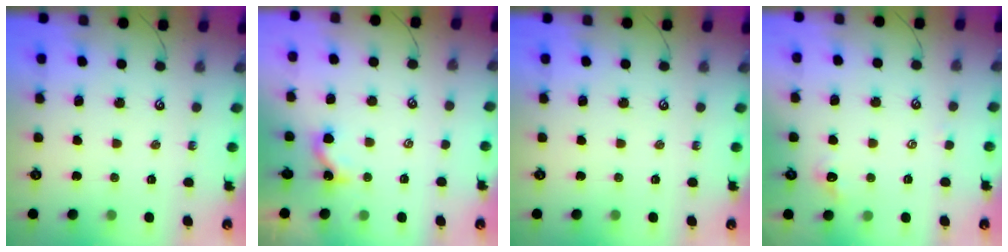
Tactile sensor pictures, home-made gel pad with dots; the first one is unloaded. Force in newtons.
{"total": 1.7, "press": 1.7, "slide": 0.2}
{"total": 0.0}
{"total": 0.0}